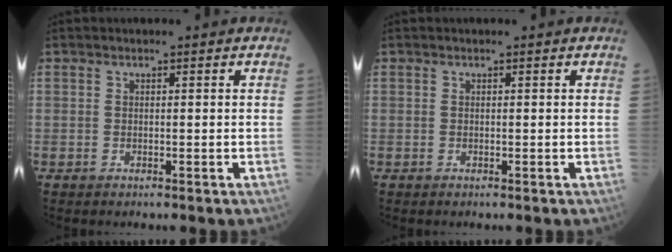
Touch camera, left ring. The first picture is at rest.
{"total": 0.0}